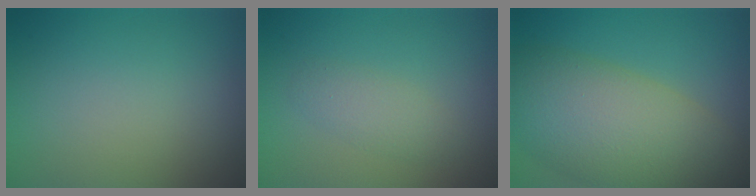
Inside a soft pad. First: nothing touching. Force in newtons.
{"total": 1.9, "press": 1.9, "slide": 0.0}
{"total": 11.0, "press": 10.9, "slide": 0.9}